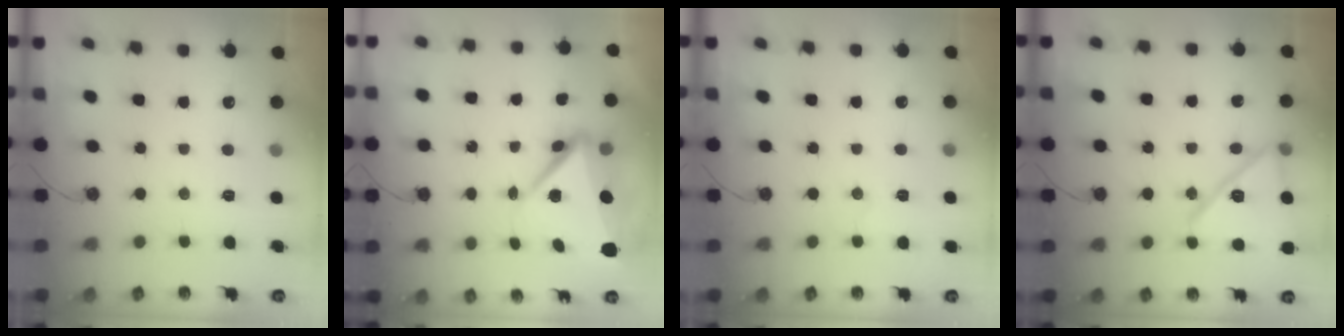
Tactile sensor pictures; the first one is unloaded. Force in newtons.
{"total": 8.5, "press": 8.2, "slide": 2.0}
{"total": 2.9, "press": 2.4, "slide": 1.7}
{"total": 17.8, "press": 17.7, "slide": 2.4}